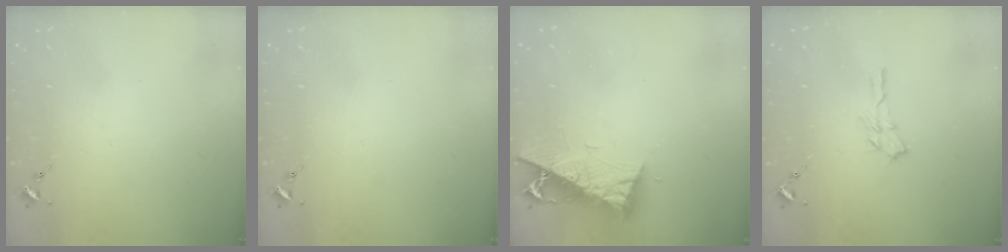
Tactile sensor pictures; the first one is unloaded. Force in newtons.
{"total": 0.0}
{"total": 9.4, "press": 9.3, "slide": 1.3}
{"total": 5.1, "press": 5.1, "slide": 0.6}